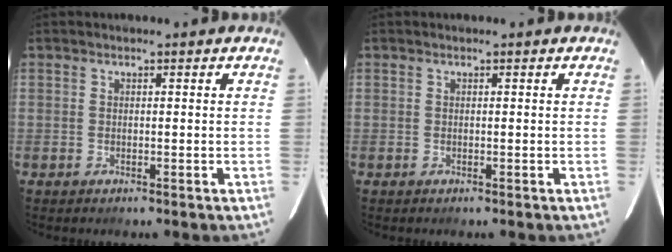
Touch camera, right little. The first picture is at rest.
{"total": 0.0}